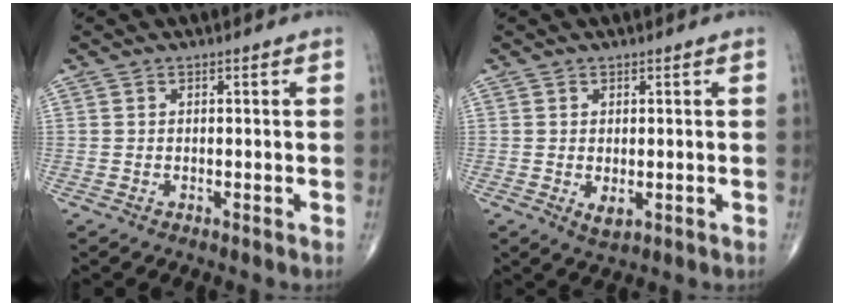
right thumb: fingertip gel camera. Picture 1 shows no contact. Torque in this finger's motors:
{"motor_torque": [-0.26, 0.15, 0.15, 0.22, 0.01]}